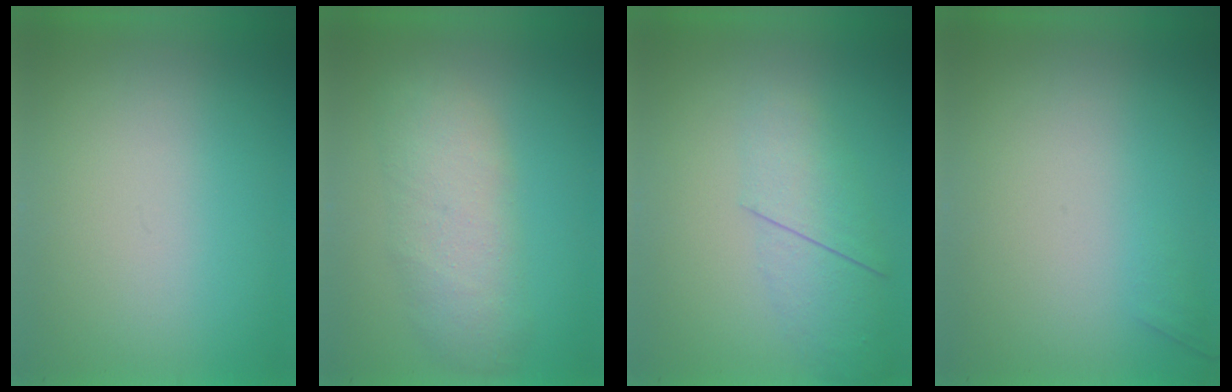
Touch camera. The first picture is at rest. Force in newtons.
{"total": 3.5}
{"total": 2.2}
{"total": 1.1}